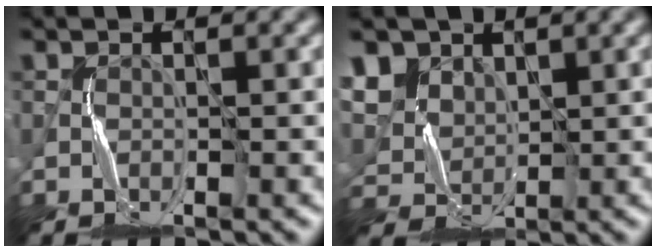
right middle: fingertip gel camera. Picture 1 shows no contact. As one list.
[{"total": 6.2, "force": [4.0, 4.3, 2.2], "torque": [-0.091, 0.007, 0.086]}]